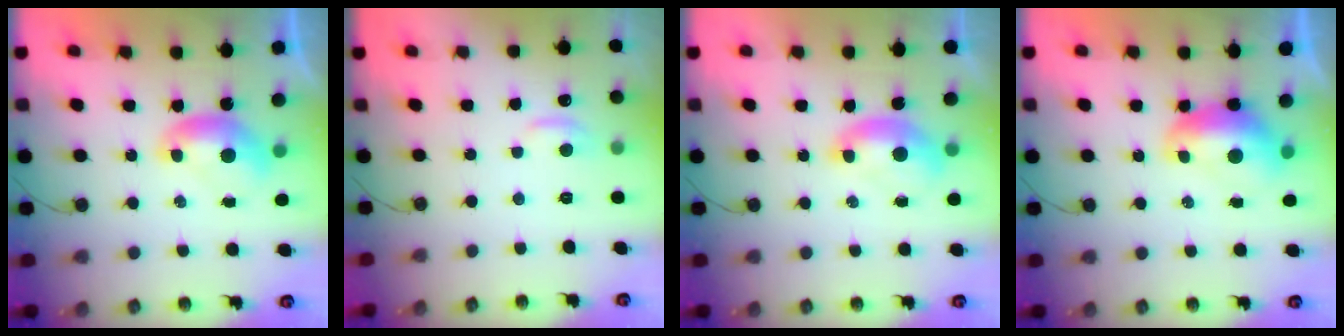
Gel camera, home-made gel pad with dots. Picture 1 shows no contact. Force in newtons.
{"total": 0.9, "press": 0.8, "slide": 0.5}
{"total": 1.5, "press": 1.4, "slide": 0.6}
{"total": 2.0, "press": 2.0, "slide": 0.6}